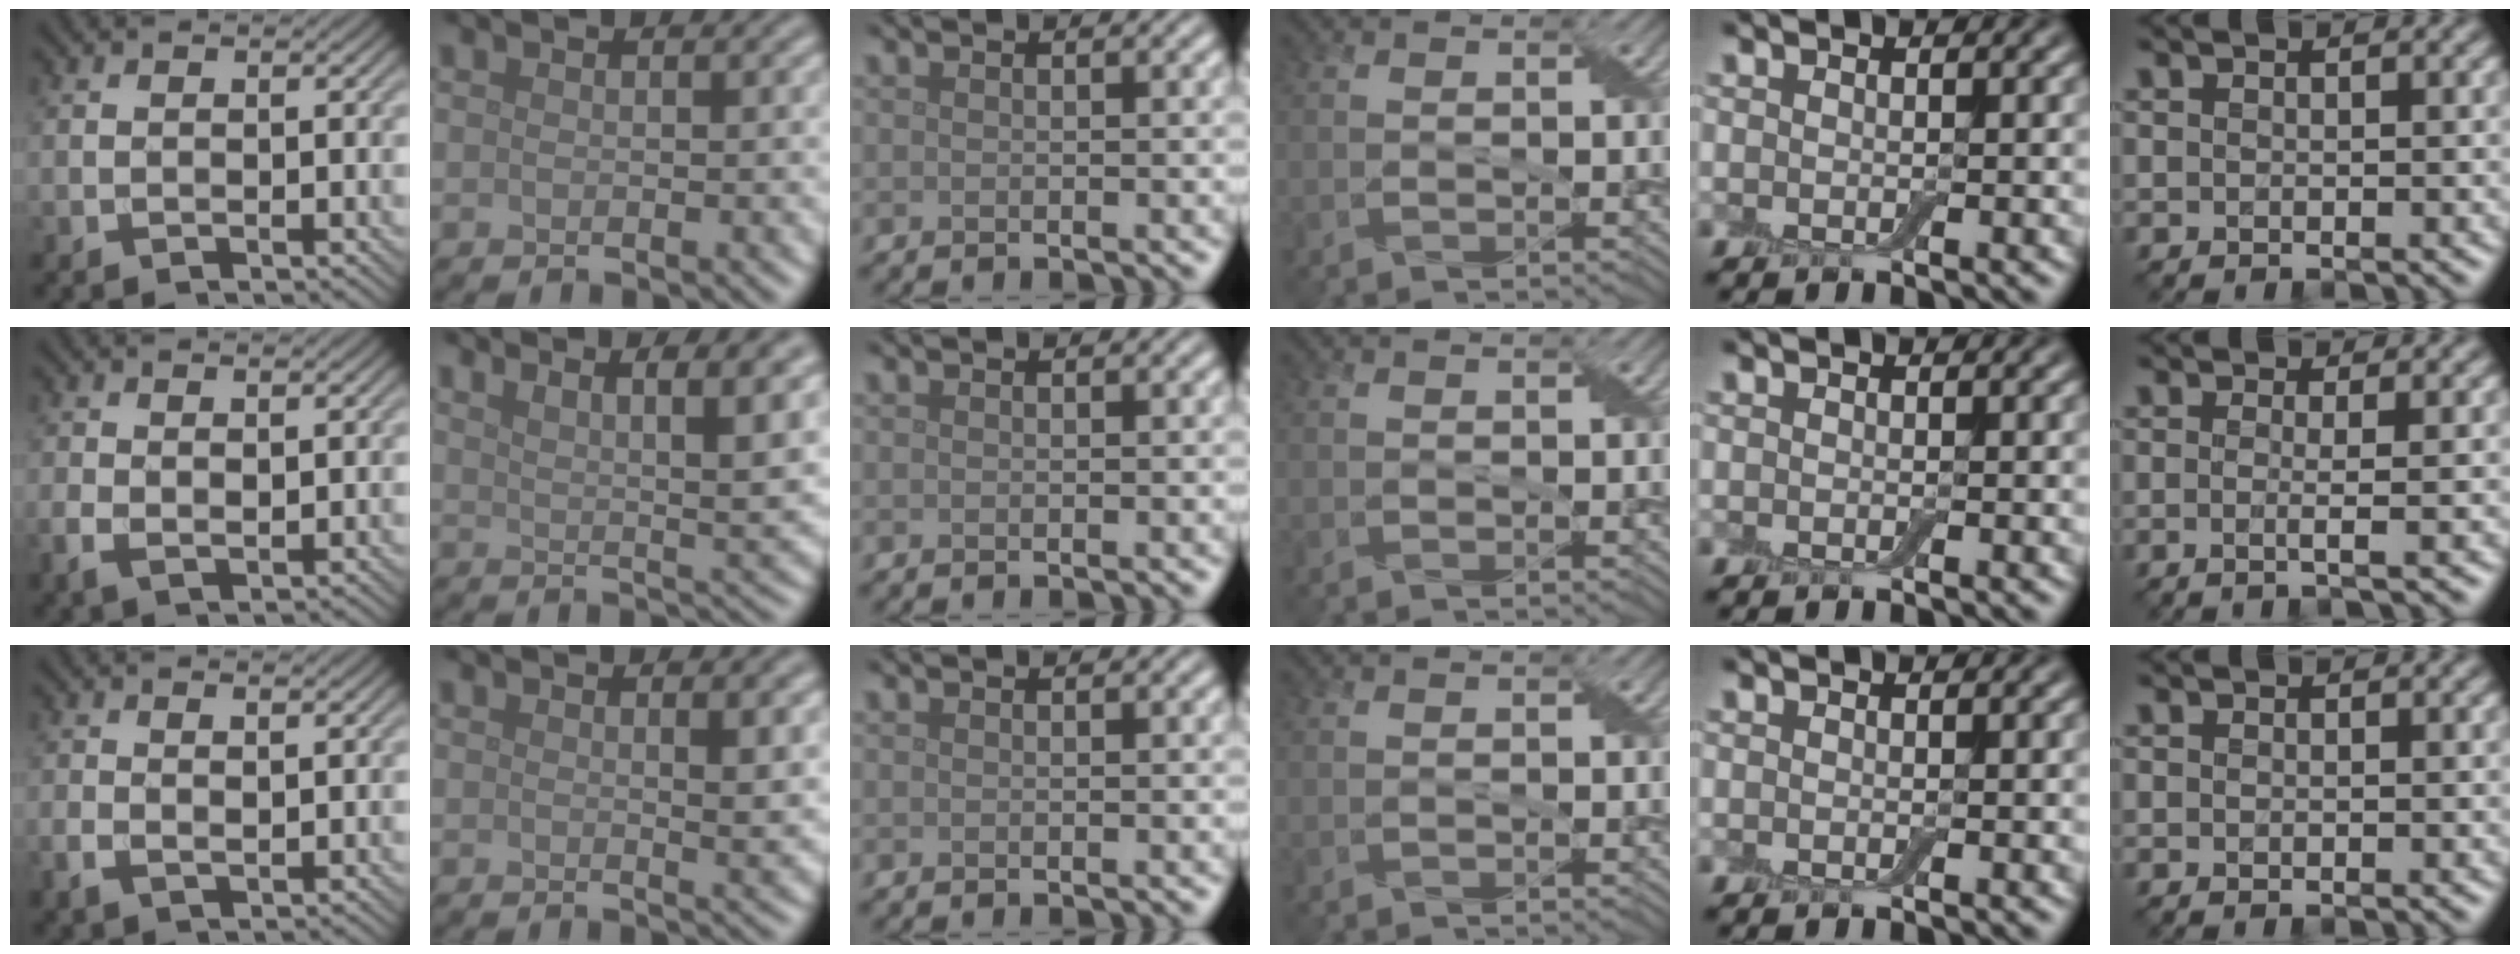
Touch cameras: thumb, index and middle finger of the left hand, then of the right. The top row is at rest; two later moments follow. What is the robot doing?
{"motion": "peel", "object": "bubble wrap"}